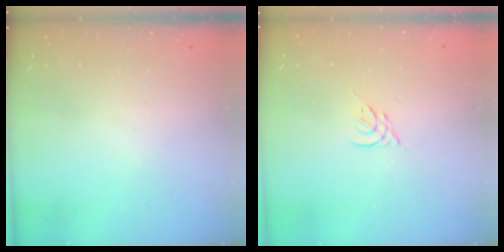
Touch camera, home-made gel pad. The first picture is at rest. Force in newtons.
{"total": 1.3, "press": 1.2, "slide": 0.6}